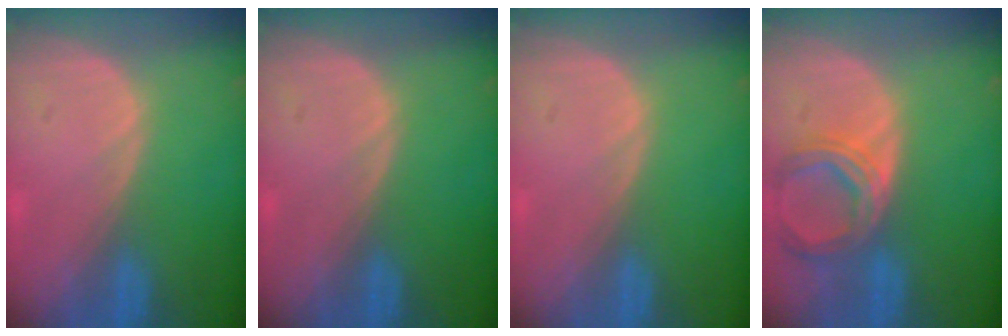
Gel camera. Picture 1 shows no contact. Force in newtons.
{"total": 0.0}
{"total": 0.0}
{"total": 6.9, "press": 6.3, "slide": 2.8}